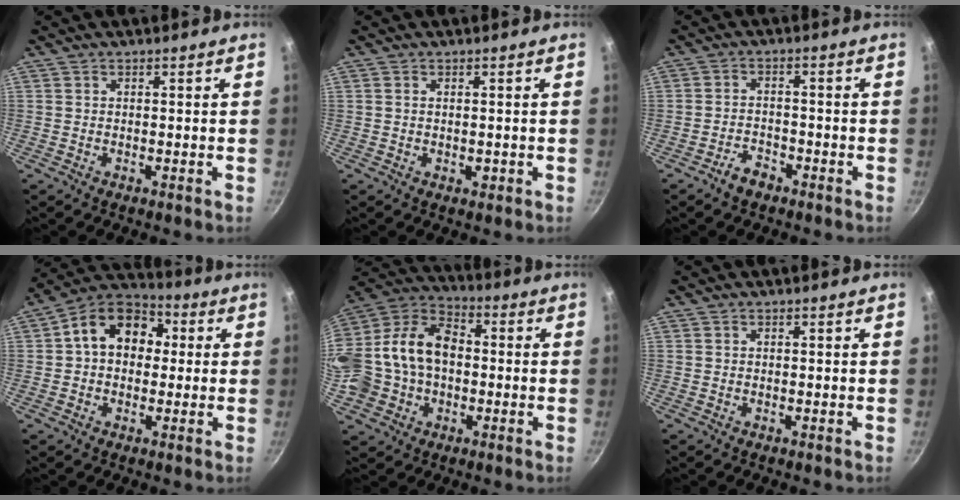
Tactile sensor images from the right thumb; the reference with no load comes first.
{"total": 1.3, "force": [-0.1, 0.7, 1.0], "torque": [-0.014, -0.001, -0.001]}
{"total": 3.5, "force": [-2.7, 1.8, 1.5], "torque": [-0.019, 0.027, -0.046]}
{"total": 13.2, "force": [1.9, 10.0, 8.5], "torque": [-0.097, 0.030, 0.009]}
{"total": 20.7, "force": [-1.4, 15.4, 13.8], "torque": [-0.266, 0.056, -0.032]}
{"total": 0.0}